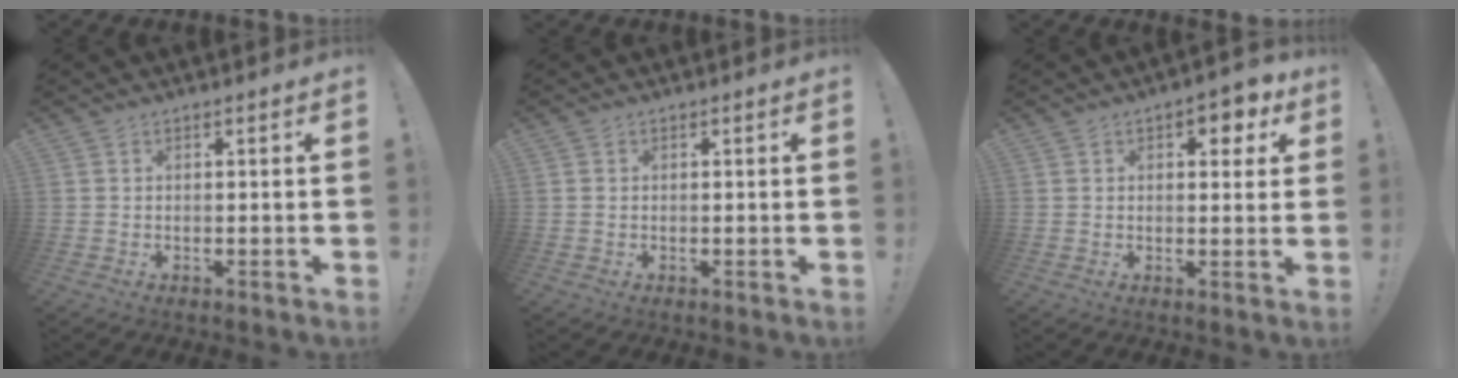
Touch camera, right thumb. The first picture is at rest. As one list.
[{"total": 0.6, "force": [0.1, 0.5, 0.0], "torque": [-0.007, 0.005, 0.003]}, {"total": 5.7, "force": [2.5, 3.2, 4.0], "torque": [-0.029, -0.012, 0.034]}]